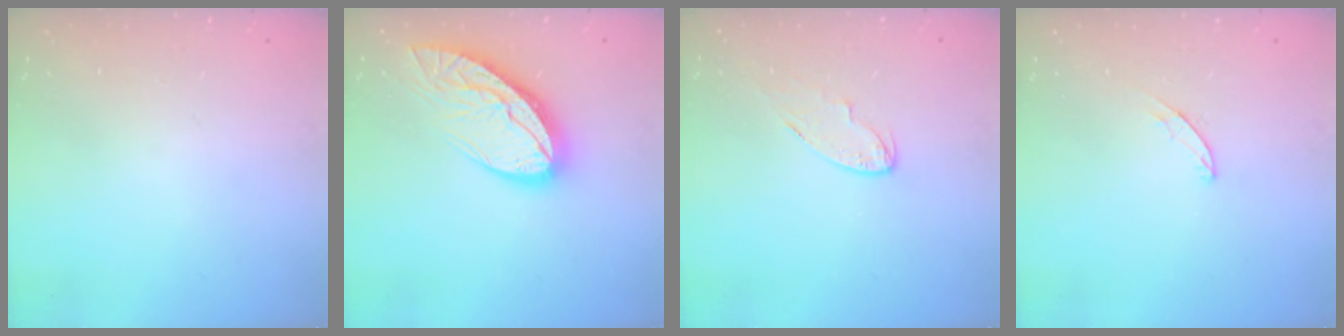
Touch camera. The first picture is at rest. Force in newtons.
{"total": 14.0, "press": 13.9, "slide": 1.4}
{"total": 5.3, "press": 5.3, "slide": 0.3}
{"total": 4.8, "press": 4.7, "slide": 0.3}